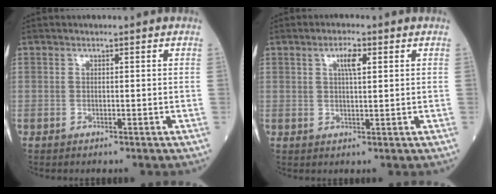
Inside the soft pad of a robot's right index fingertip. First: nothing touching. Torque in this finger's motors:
{"motor_torque": [0.26, 0.08, 0.24, 0.06]}